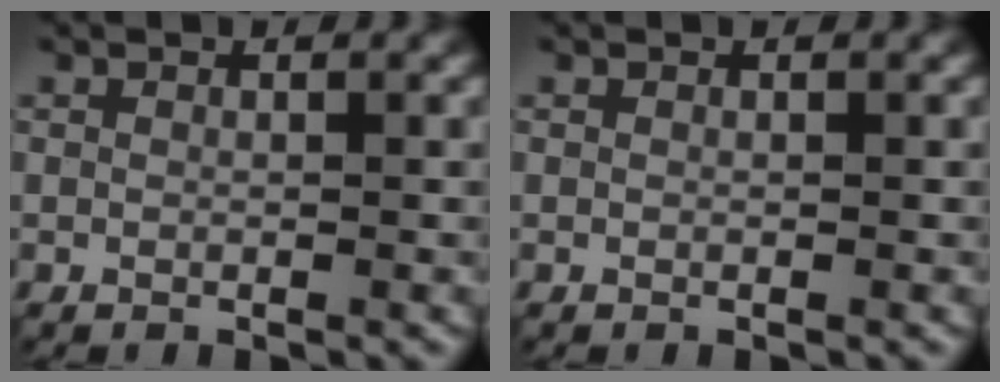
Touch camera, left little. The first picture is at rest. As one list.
[{"total": 0.0}]